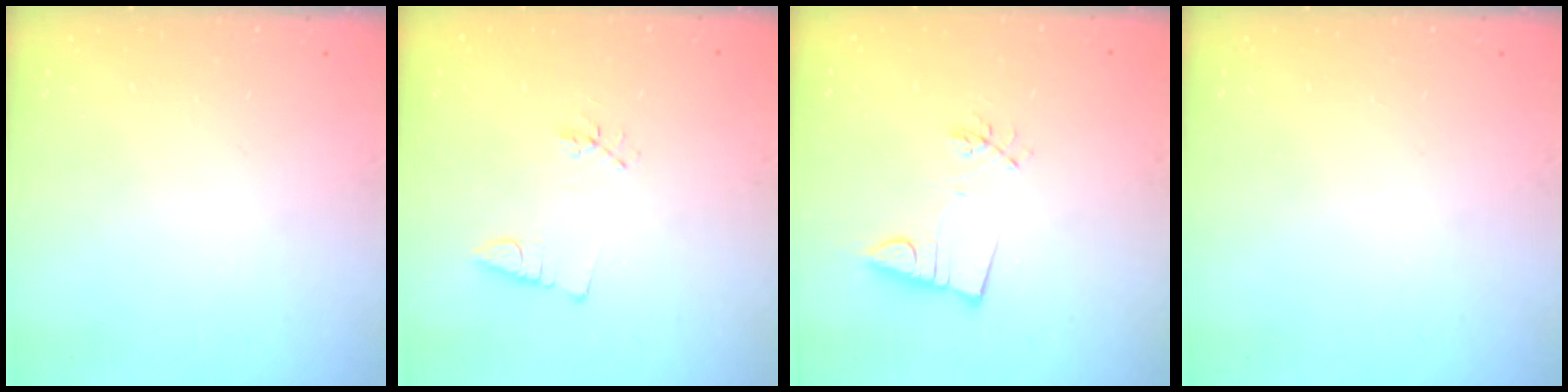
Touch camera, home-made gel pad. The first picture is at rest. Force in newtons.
{"total": 2.9, "press": 2.5, "slide": 1.4}
{"total": 3.5, "press": 2.2, "slide": 2.8}
{"total": 0.0}